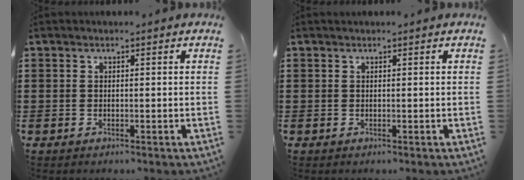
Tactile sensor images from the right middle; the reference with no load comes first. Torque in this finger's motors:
{"motor_torque": [0.02, -0.25, -0.05, 0.01]}